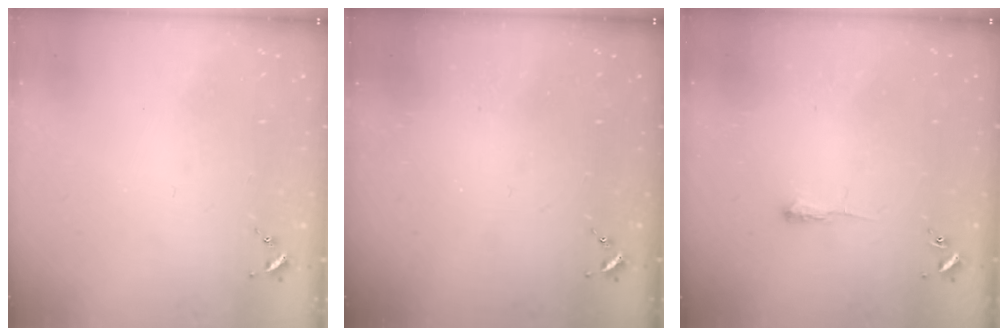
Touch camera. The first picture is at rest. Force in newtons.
{"total": 0.0}
{"total": 2.7, "press": 2.6, "slide": 0.4}